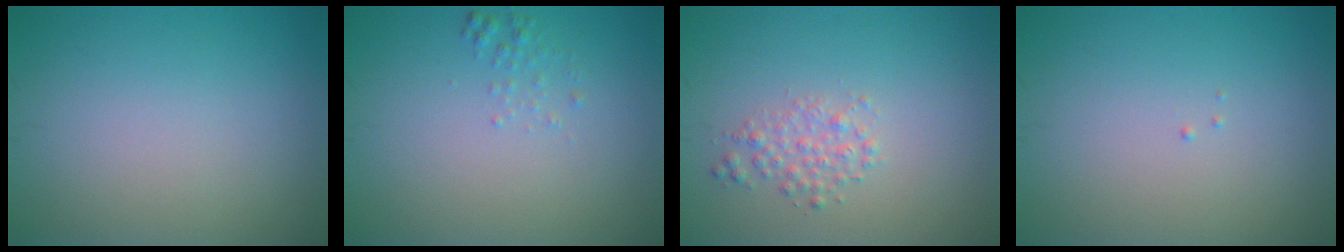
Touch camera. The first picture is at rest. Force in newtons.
{"total": 1.0, "press": 1.0, "slide": 0.0}
{"total": 1.8, "press": 1.8, "slide": 0.1}
{"total": 0.0}